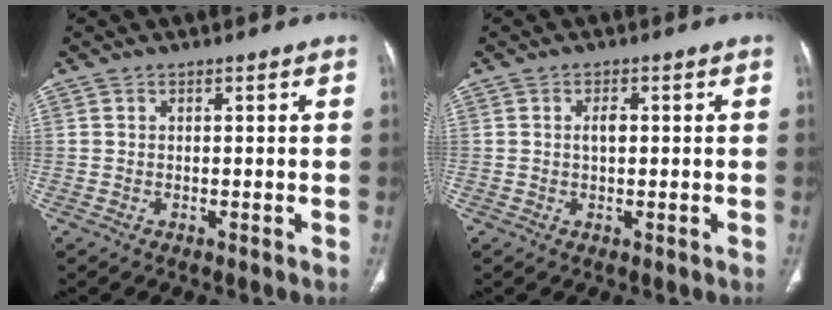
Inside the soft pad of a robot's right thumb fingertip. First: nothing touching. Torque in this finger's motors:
{"motor_torque": [0.12, 0.36, 0.34, 0.21, 0.00]}